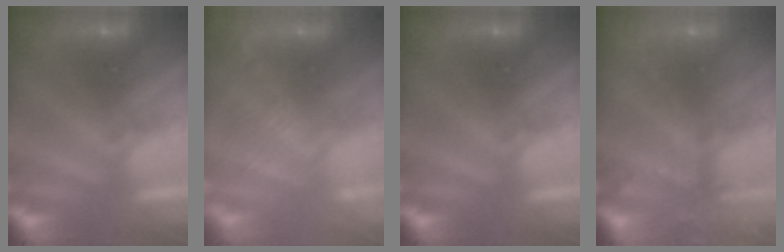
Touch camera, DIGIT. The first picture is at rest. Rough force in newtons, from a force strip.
{"total": 2.9}
{"total": 0.0}
{"total": 9.1}